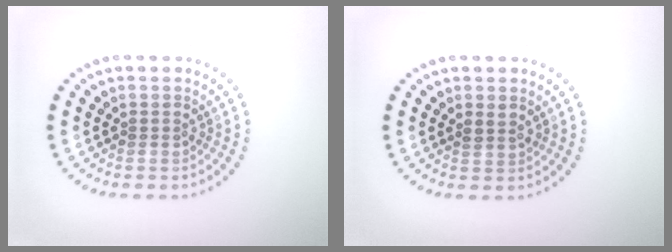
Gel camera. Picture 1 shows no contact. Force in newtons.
{"total": 0.9, "press": 0.8, "slide": 0.4}